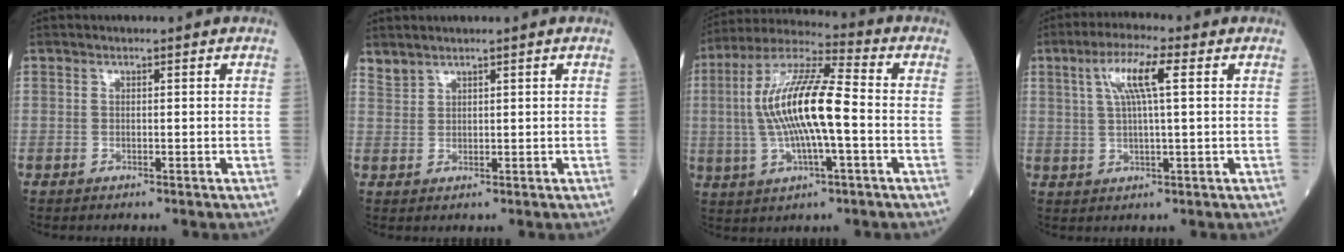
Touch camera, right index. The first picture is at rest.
{"total": 1.5, "force": [1.5, 0.1, 0.0], "torque": [-0.006, 0.010, 0.040]}
{"total": 14.6, "force": [-0.7, 2.5, 14.4], "torque": [-0.290, 0.013, -0.013]}
{"total": 7.0, "force": [2.3, 0.5, 6.6], "torque": [-0.129, 0.013, 0.045]}